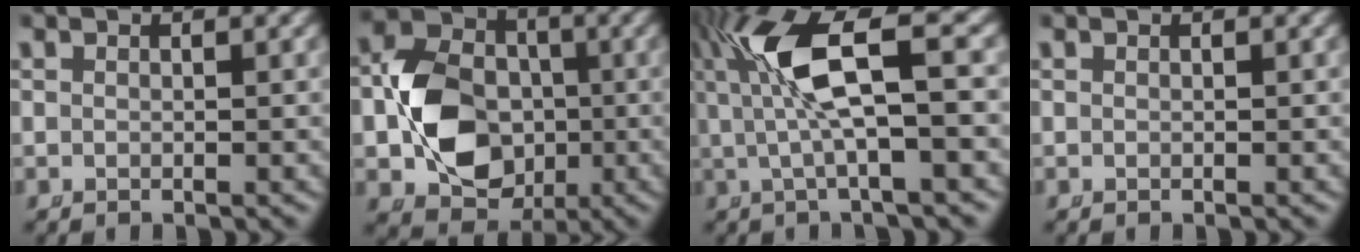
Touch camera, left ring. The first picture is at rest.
{"total": 9.1, "force": [-1.3, 7.3, 5.3], "torque": [-0.083, -0.020, -0.022]}
{"total": 7.5, "force": [1.7, 2.2, 7.0], "torque": [-0.138, 0.012, 0.025]}
{"total": 0.0}